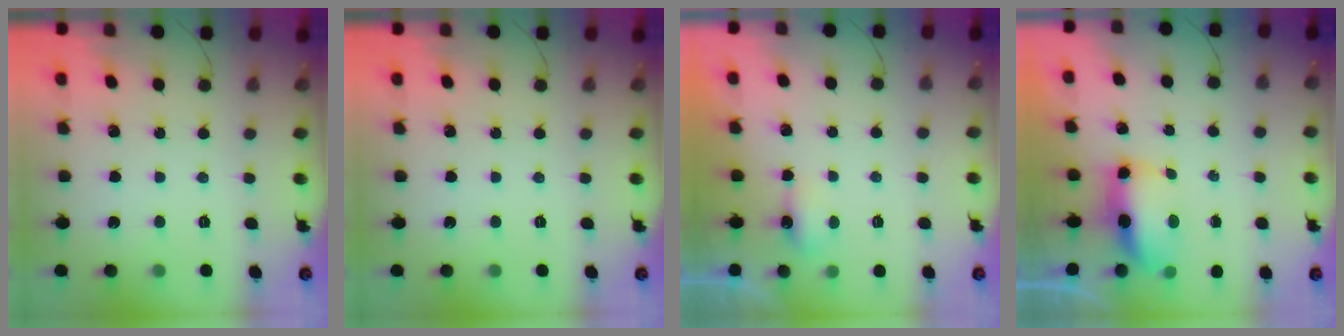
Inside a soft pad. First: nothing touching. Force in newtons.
{"total": 0.0}
{"total": 11.2, "press": 4.2, "slide": 10.3}
{"total": 7.2, "press": 7.2, "slide": 0.5}